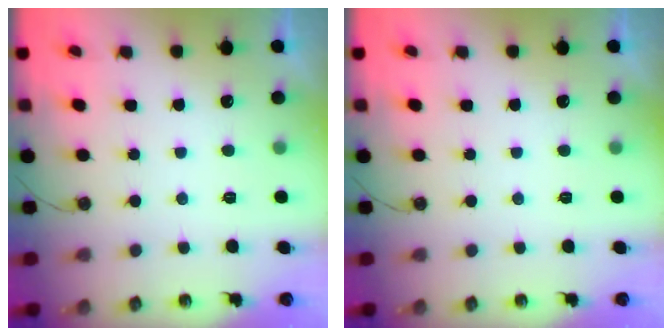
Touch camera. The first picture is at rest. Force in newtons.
{"total": 0.0}